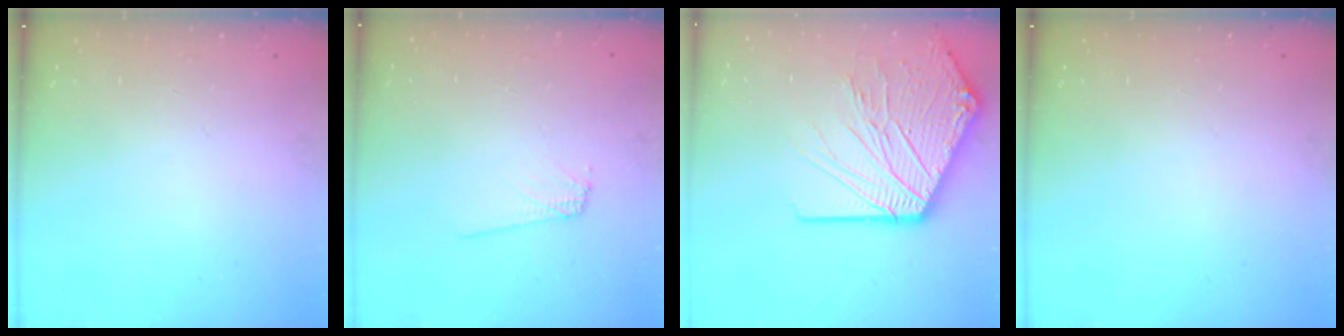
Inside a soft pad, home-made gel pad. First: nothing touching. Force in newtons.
{"total": 5.8, "press": 5.7, "slide": 1.0}
{"total": 23.5, "press": 23.2, "slide": 3.9}
{"total": 0.0}